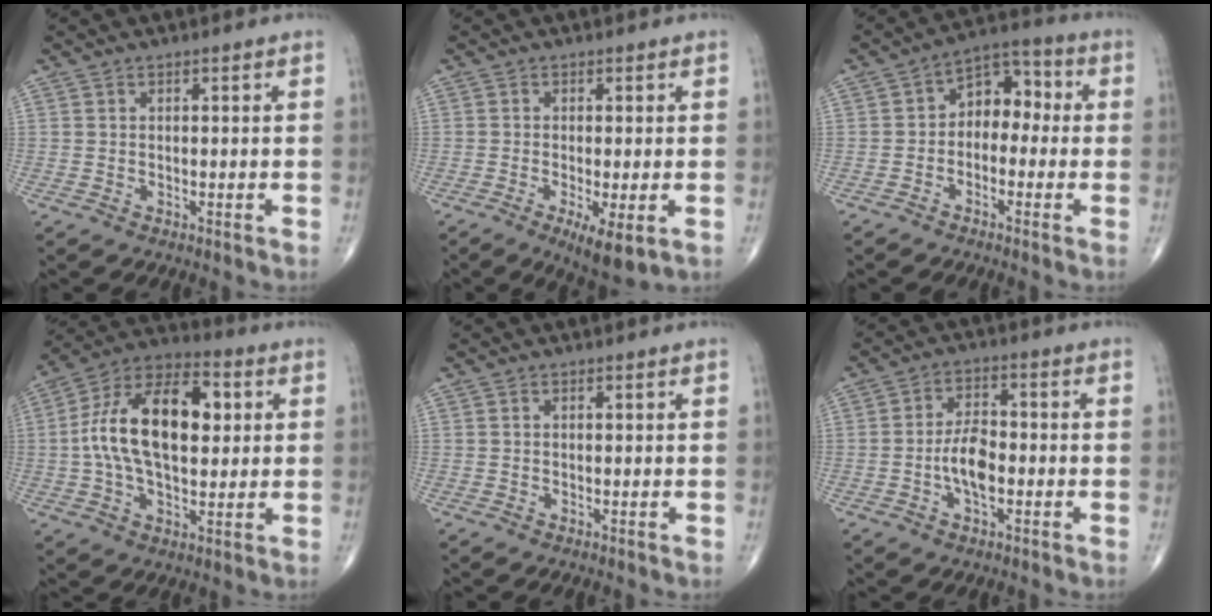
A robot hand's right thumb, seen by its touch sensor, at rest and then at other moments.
{"total": 6.6, "force": [-2.2, 1.7, 5.9], "torque": [-0.099, -0.018, -0.033]}
{"total": 7.9, "force": [-0.5, 5.6, 5.6], "torque": [-0.047, 0.042, -0.027]}
{"total": 19.5, "force": [2.4, 10.6, 16.2], "torque": [-0.273, 0.023, 0.033]}
{"total": 0.0}
{"total": 7.0, "force": [-1.6, 3.5, 5.9], "torque": [-0.103, 0.015, -0.033]}